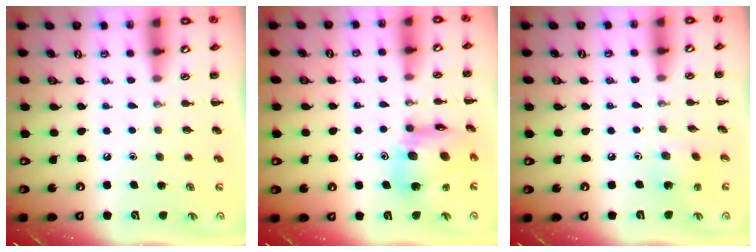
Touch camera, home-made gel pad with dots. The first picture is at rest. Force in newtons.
{"total": 14.8, "press": 14.7, "slide": 2.3}
{"total": 1.9, "press": 1.8, "slide": 0.7}